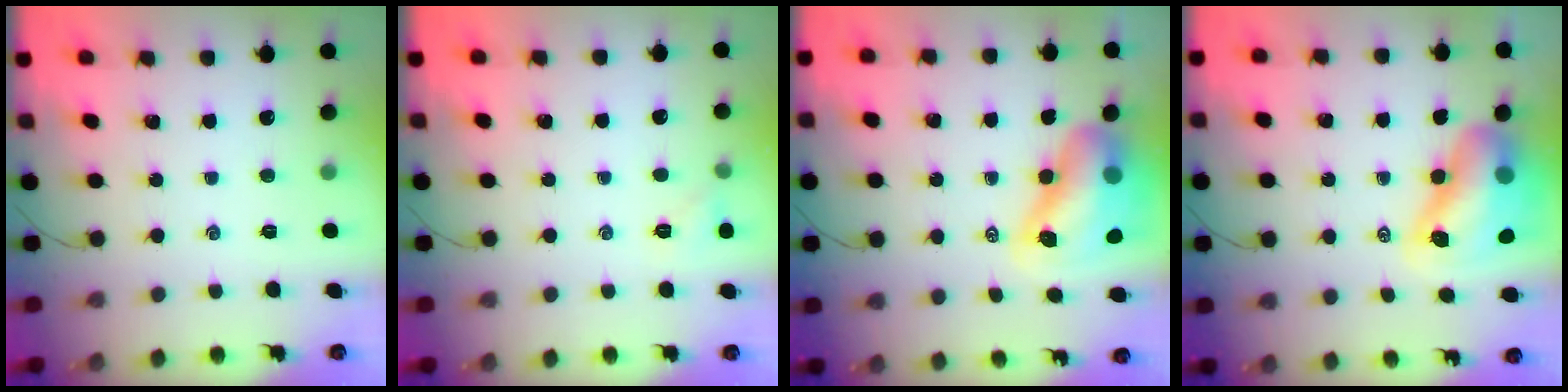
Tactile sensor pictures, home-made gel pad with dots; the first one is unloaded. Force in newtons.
{"total": 4.9, "press": 4.7, "slide": 1.6}
{"total": 14.6, "press": 14.1, "slide": 3.9}
{"total": 14.6, "press": 14.1, "slide": 3.9}